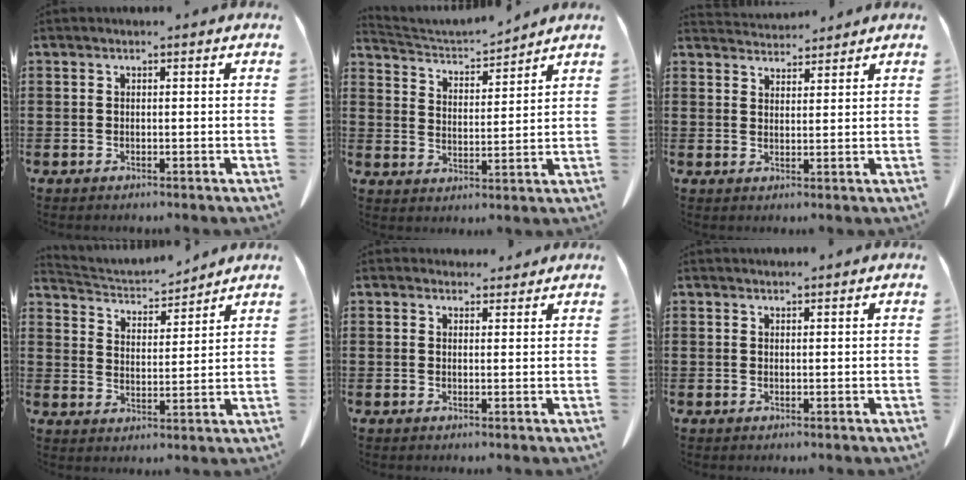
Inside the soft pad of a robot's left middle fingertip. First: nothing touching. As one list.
[{"total": 3.7, "force": [3.7, 0.7, 0.3], "torque": [-0.025, -0.026, 0.060]}, {"total": 3.4, "force": [3.3, 0.5, 0.2], "torque": [-0.012, -0.010, 0.063]}, {"total": 4.2, "force": [4.1, 0.9, 0.3], "torque": [-0.027, -0.026, 0.069]}, {"total": 2.1, "force": [2.0, 0.8, 0.2], "torque": [0.000, -0.001, 0.036]}, {"total": 0.7, "force": [0.7, 0.0, 0.0], "torque": [-0.002, -0.001, 0.014]}]